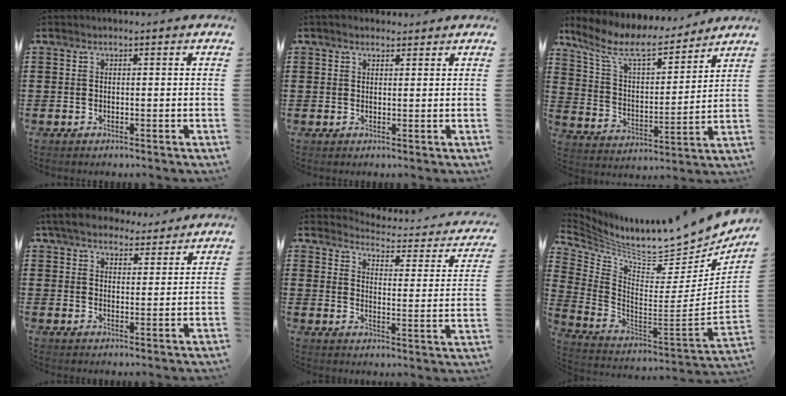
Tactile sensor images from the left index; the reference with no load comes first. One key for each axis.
{"total": 1.7, "fx": 1.4, "fy": 0.8, "fz": 0.5, "tx": -0.013, "ty": 0.006, "tz": 0.027}
{"total": 9.0, "fx": 7.2, "fy": 2.4, "fz": 4.9, "tx": -0.124, "ty": -0.037, "tz": 0.120}
{"total": 5.4, "fx": 4.8, "fy": 1.6, "fz": 1.8, "tx": -0.052, "ty": -0.010, "tz": 0.090}
{"total": 3.0, "fx": 2.9, "fy": 0.3, "fz": 0.6, "tx": -0.029, "ty": -0.031, "tz": 0.041}
{"total": 6.9, "fx": 6.5, "fy": 0.0, "fz": 2.4, "tx": -0.069, "ty": -0.084, "tz": 0.100}